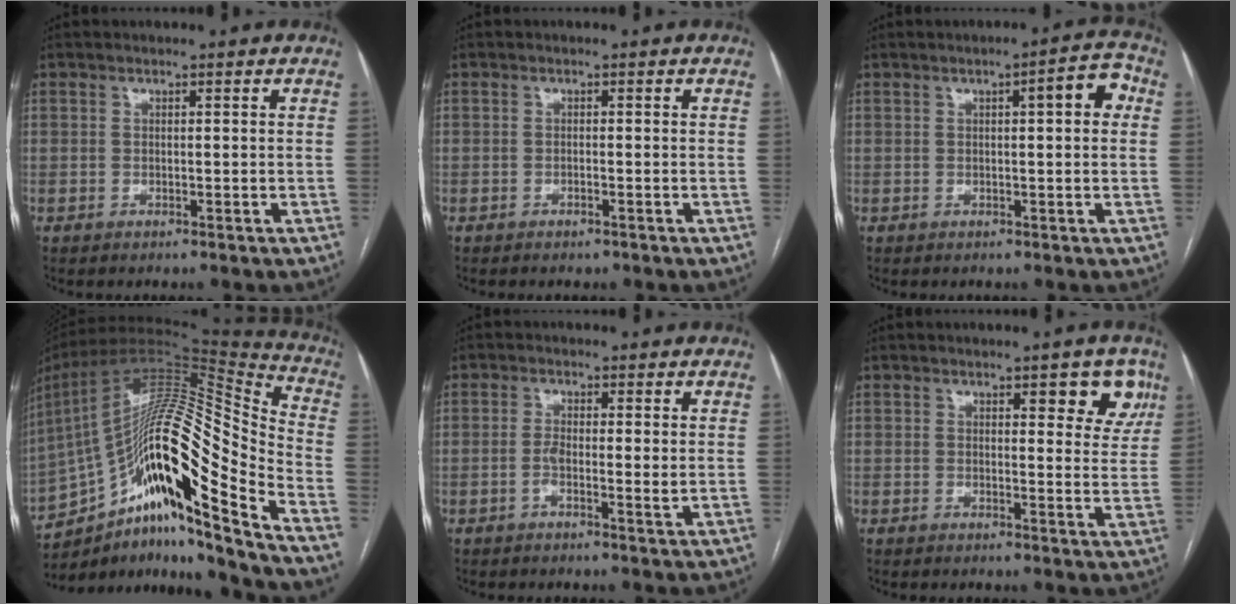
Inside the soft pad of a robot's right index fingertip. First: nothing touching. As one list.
[{"total": 0.9, "force": [-0.7, 0.4, 0.5], "torque": [-0.011, -0.001, -0.005]}, {"total": 4.9, "force": [1.1, 1.0, 4.6], "torque": [-0.058, 0.018, 0.010]}, {"total": 26.9, "force": [-14.8, 3.3, 22.2], "torque": [-0.376, 0.025, -0.253]}, {"total": 3.1, "force": [-0.3, 0.7, 3.0], "torque": [-0.055, -0.002, -0.007]}, {"total": 6.0, "force": [3.3, 2.0, 4.6], "torque": [-0.039, -0.001, 0.034]}]